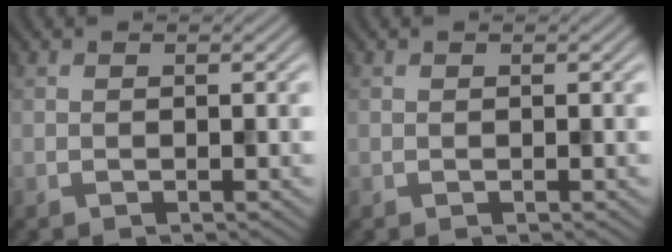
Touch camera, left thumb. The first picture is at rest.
{"total": 0.0}